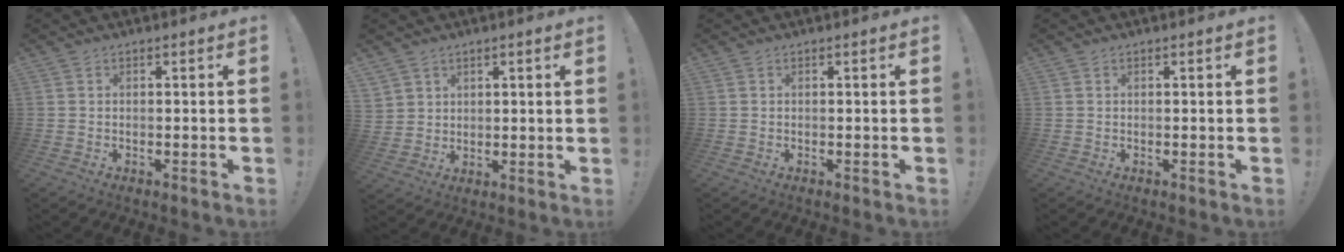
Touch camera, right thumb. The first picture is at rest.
{"total": 5.8, "force": [3.1, 4.9, 0.4], "torque": [0.000, -0.024, 0.064]}
{"total": 0.0}
{"total": 0.0}